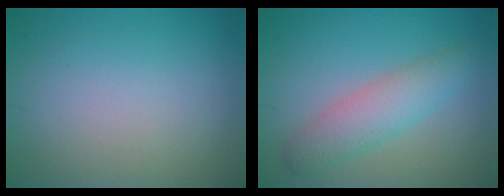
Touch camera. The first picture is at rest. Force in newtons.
{"total": 3.9, "press": 3.9, "slide": 0.0}